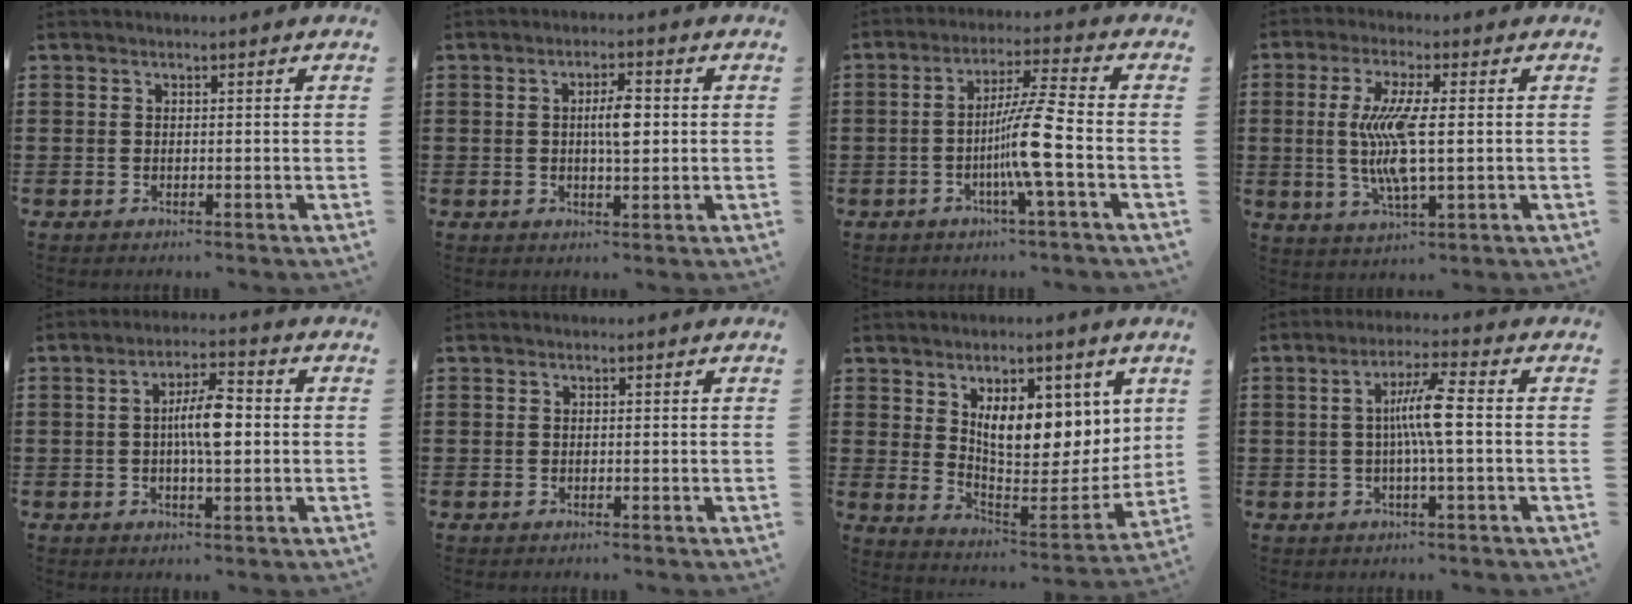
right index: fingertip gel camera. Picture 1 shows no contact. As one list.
[{"total": 4.5, "force": [0.4, 1.3, 4.3], "torque": [-0.074, 0.002, 0.002]}, {"total": 8.6, "force": [-2.3, -0.7, 8.3], "torque": [-0.157, -0.014, -0.049]}, {"total": 9.0, "force": [0.2, 1.8, 8.8], "torque": [-0.193, -0.017, -0.007]}, {"total": 6.6, "force": [0.1, 1.8, 6.4], "torque": [-0.115, 0.007, -0.002]}, {"total": 0.0}, {"total": 10.5, "force": [5.2, 5.0, 7.6], "torque": [-0.107, -0.035, 0.086]}, {"total": 6.3, "force": [-0.1, 0.0, 6.3], "torque": [-0.116, -0.001, -0.009]}]